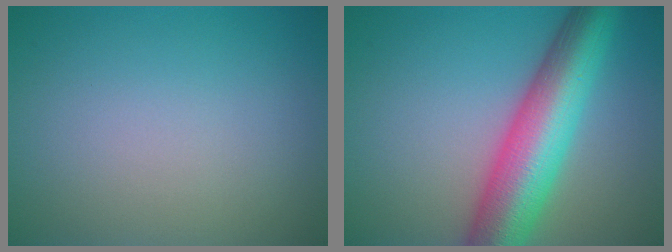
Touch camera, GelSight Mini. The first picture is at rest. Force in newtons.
{"total": 9.9, "press": 9.9, "slide": 0.2}